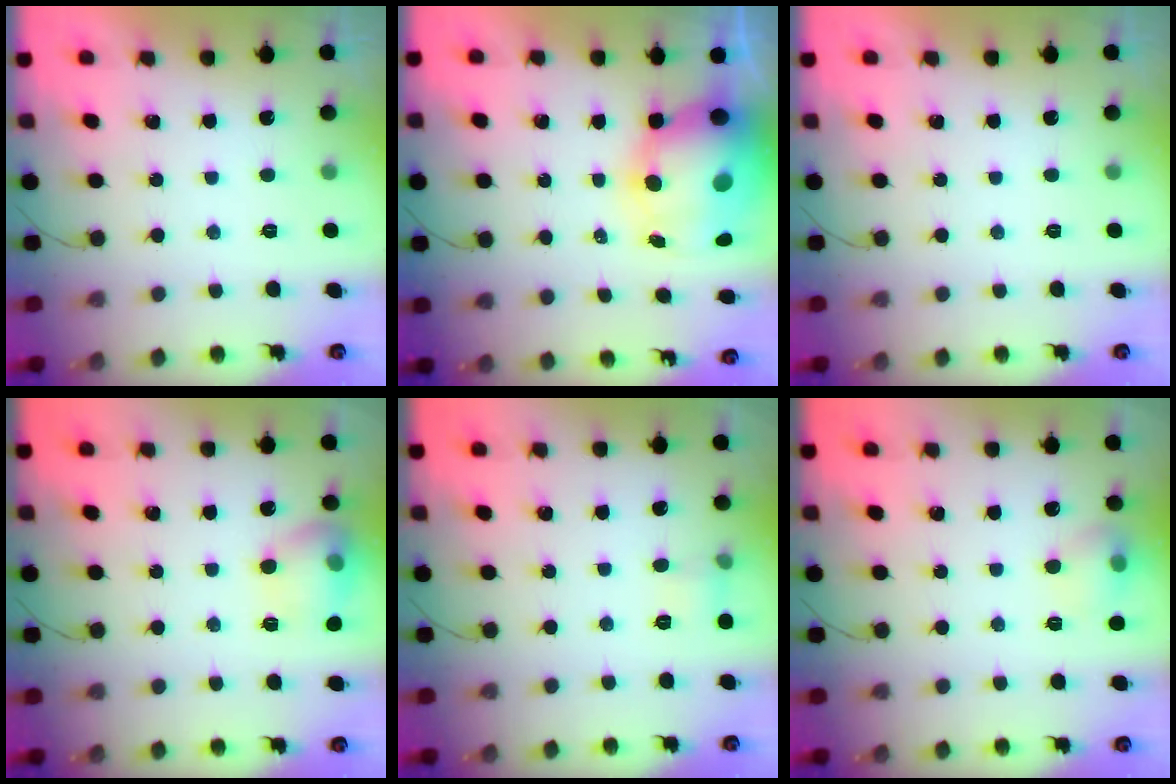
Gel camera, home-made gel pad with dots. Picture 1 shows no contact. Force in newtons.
{"total": 14.4, "press": 14.0, "slide": 3.5}
{"total": 0.0}
{"total": 11.8, "press": 11.7, "slide": 0.9}
{"total": 5.5, "press": 5.2, "slide": 1.7}
{"total": 8.2, "press": 8.0, "slide": 1.4}